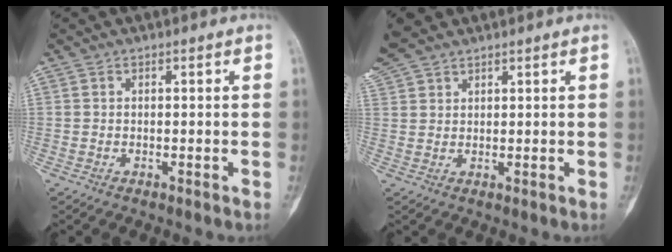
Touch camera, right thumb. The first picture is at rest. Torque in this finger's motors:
{"motor_torque": [-1.13, 2.22, 0.11, 0.35, 0.14]}